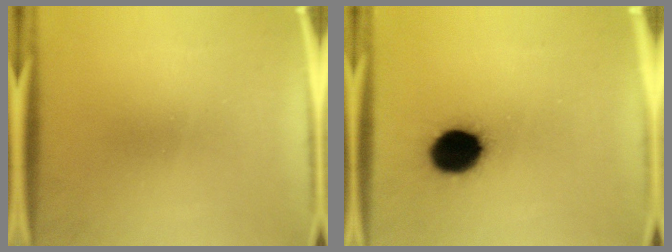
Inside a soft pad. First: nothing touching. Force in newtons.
{"total": 14.3}